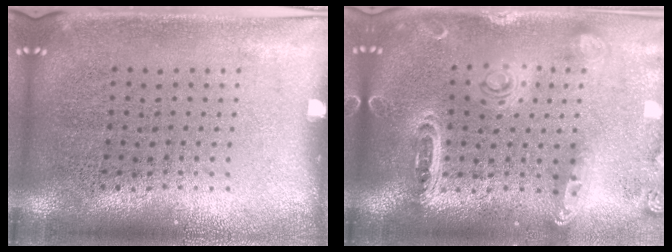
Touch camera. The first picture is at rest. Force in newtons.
{"total": 1.4, "press": 1.4, "slide": 0.1}